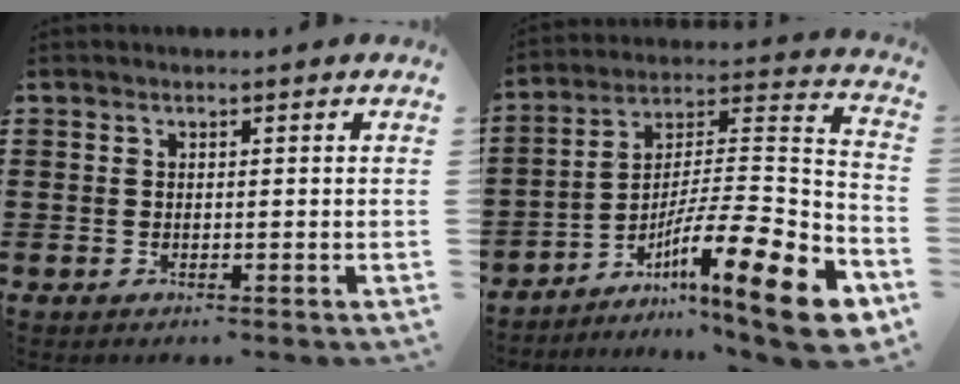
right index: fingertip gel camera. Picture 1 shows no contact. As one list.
[{"total": 16.1, "force": [-8.9, 2.5, 13.1], "torque": [-0.191, 0.003, -0.156]}]